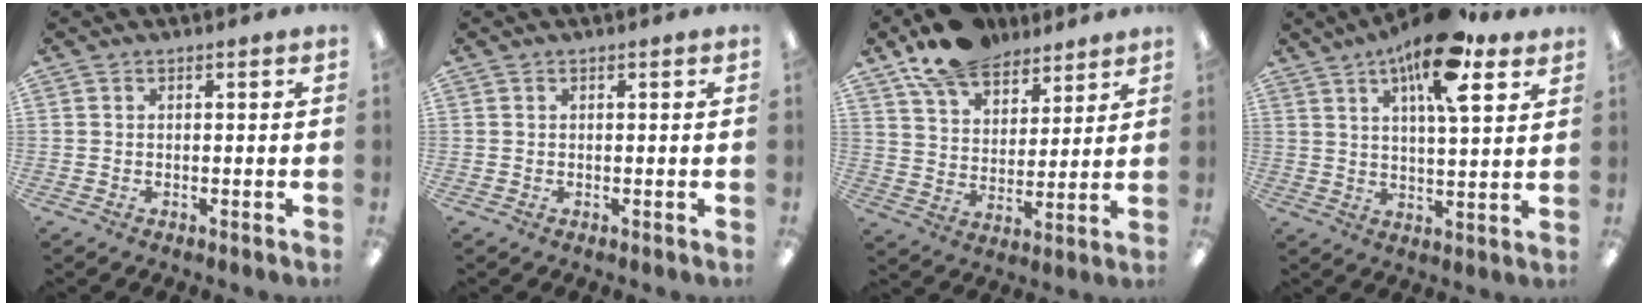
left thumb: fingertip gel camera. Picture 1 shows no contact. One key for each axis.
{"total": 0.0}
{"total": 13.2, "fx": 10.5, "fy": 6.4, "fz": 4.8, "tx": -0.090, "ty": -0.056, "tz": 0.197}
{"total": 15.5, "fx": 9.0, "fy": 5.1, "fz": 11.5, "tx": -0.174, "ty": -0.036, "tz": 0.143}